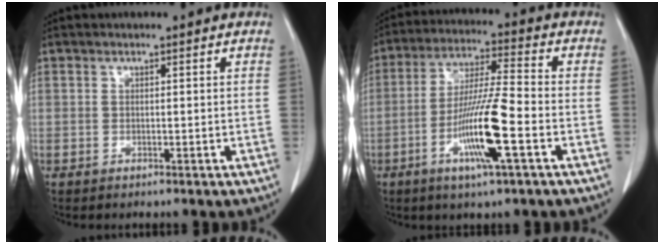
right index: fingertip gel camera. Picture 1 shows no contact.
{"total": 12.0, "force": [-4.2, 0.1, 11.3], "torque": [-0.219, -0.011, -0.081]}